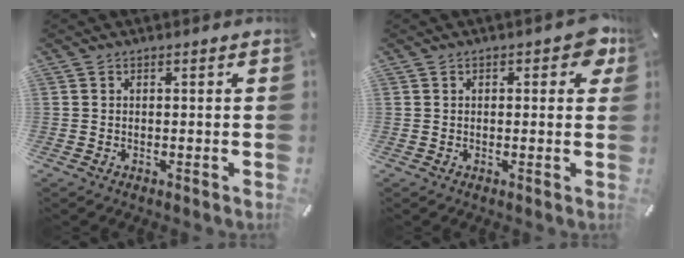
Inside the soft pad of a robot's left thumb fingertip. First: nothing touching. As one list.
[{"total": 4.6, "force": [1.6, 2.2, 3.7], "torque": [-0.044, -0.003, 0.020]}]